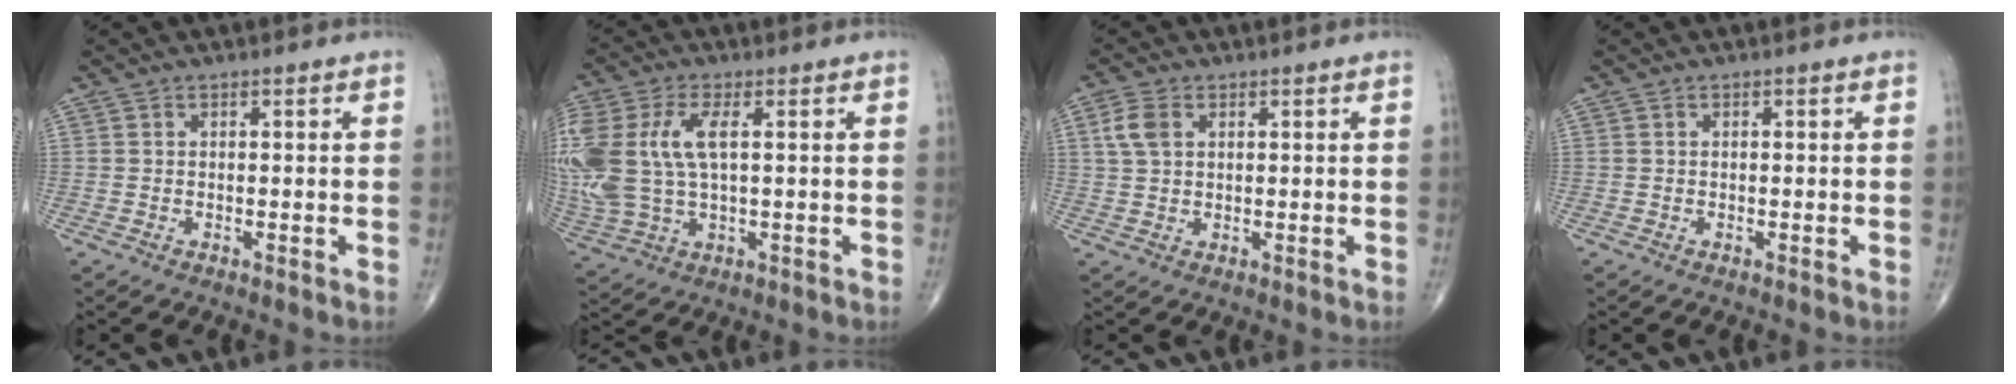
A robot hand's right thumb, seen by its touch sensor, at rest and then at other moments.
{"total": 17.5, "force": [2.6, 9.2, 14.7], "torque": [-0.367, 0.005, 0.055]}
{"total": 4.4, "force": [1.5, 2.8, 3.0], "torque": [-0.064, 0.005, 0.030]}
{"total": 0.0}